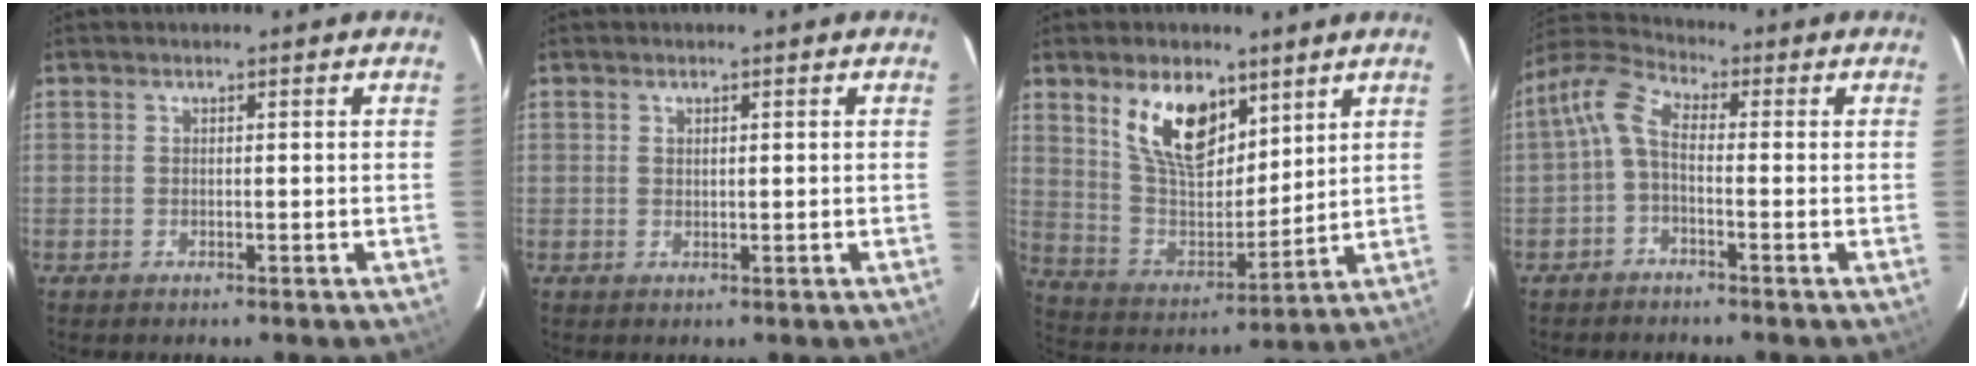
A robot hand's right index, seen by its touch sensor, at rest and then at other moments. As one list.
[{"total": 0.7, "force": [0.4, 0.4, 0.4], "torque": [-0.007, 0.002, 0.008]}, {"total": 14.3, "force": [8.1, 7.4, 9.2], "torque": [-0.169, 0.001, 0.162]}, {"total": 5.4, "force": [-1.1, 2.7, 4.6], "torque": [-0.109, 0.020, -0.029]}]